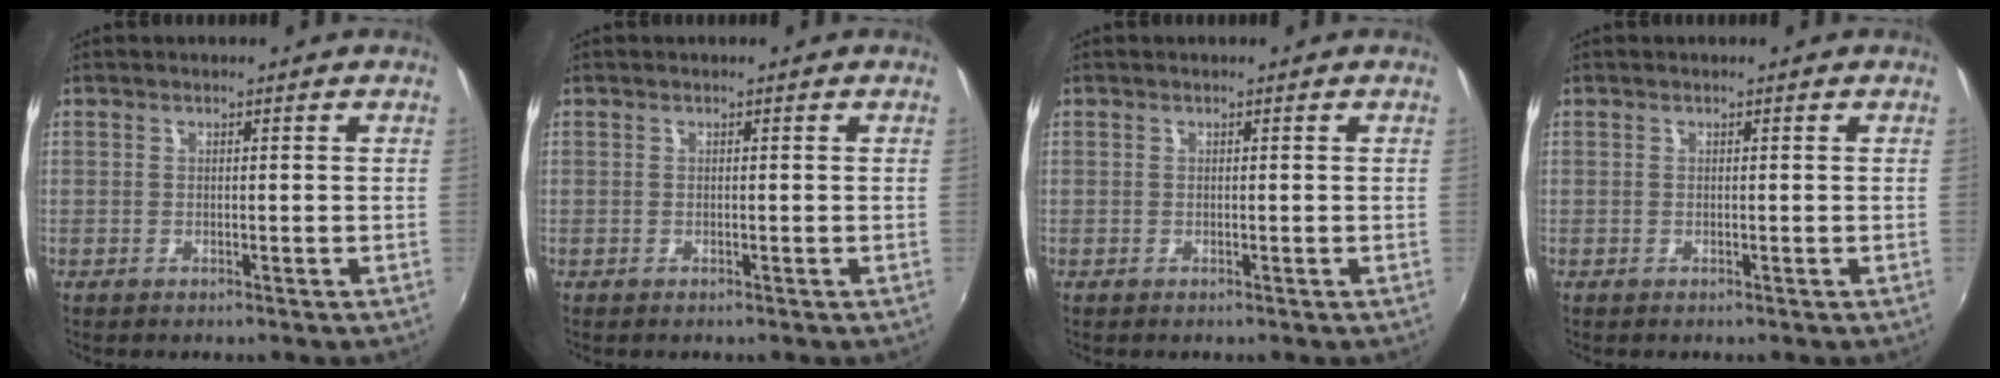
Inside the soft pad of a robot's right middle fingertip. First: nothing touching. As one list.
[{"total": 0.0}, {"total": 0.0}, {"total": 0.0}]